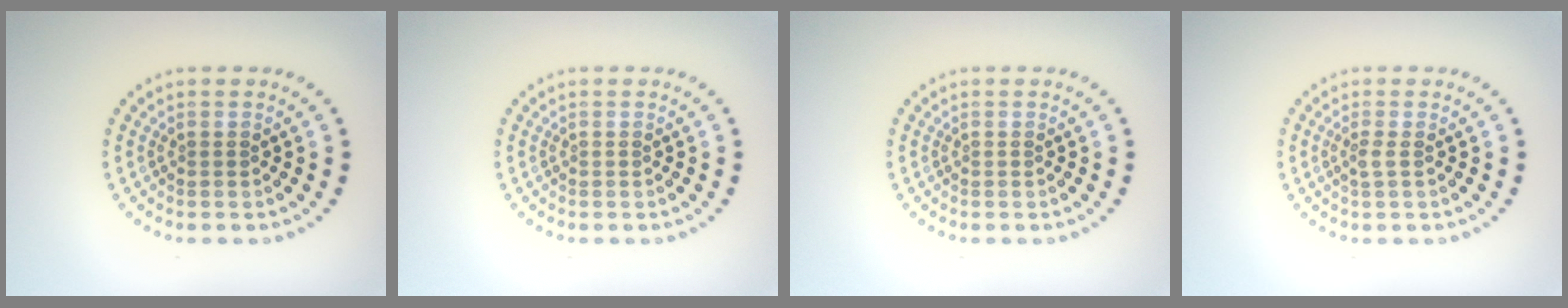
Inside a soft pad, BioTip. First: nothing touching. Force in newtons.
{"total": 0.0}
{"total": 0.0}
{"total": 0.9, "press": 0.7, "slide": 0.6}